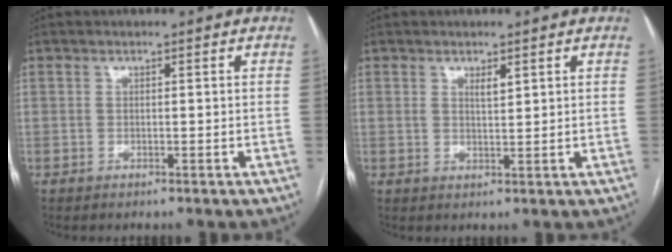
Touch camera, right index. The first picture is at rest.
{"total": 1.7, "force": [0.9, 0.5, 1.4], "torque": [-0.026, -0.001, 0.017]}